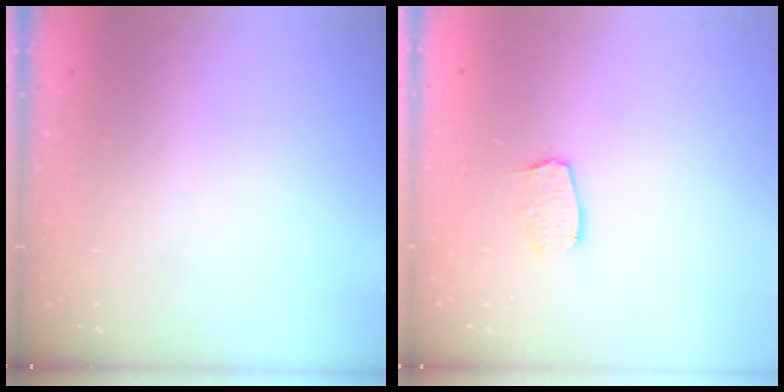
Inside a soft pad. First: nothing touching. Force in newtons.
{"total": 6.1, "press": 6.1, "slide": 0.2}